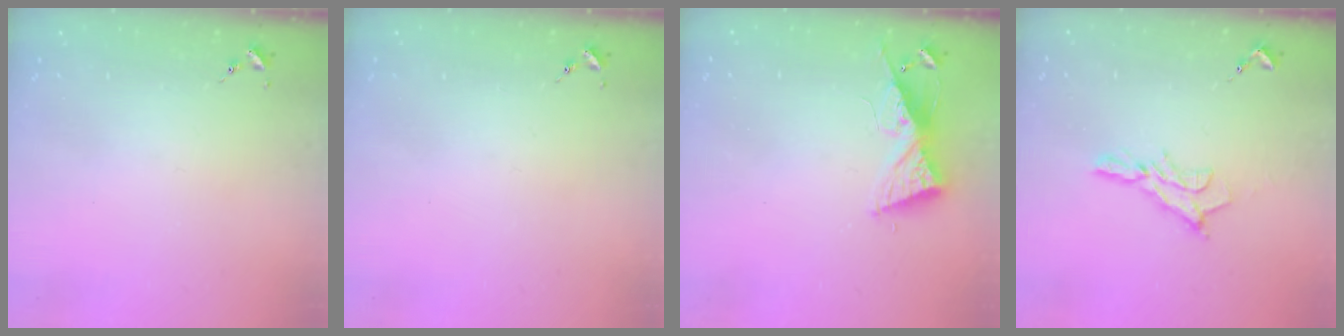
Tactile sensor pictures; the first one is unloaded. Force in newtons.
{"total": 0.0}
{"total": 8.2, "press": 8.2, "slide": 0.7}
{"total": 9.9, "press": 9.9, "slide": 0.7}